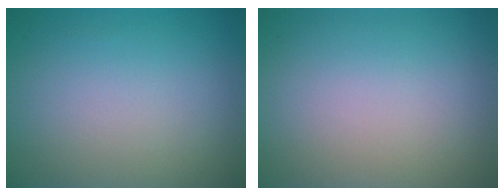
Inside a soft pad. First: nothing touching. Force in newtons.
{"total": 0.0}